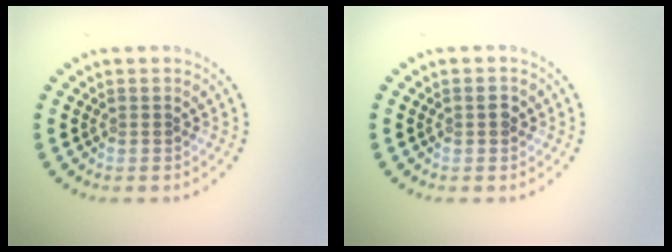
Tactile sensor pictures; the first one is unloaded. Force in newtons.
{"total": 1.2, "press": 1.2, "slide": 0.3}